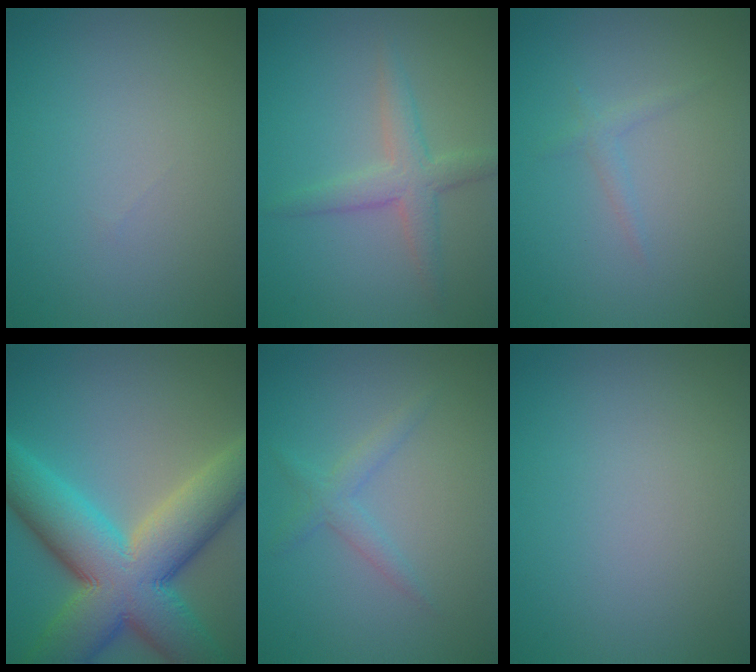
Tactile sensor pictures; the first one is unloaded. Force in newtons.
{"total": 2.9, "press": 2.9, "slide": 0.1}
{"total": 0.9, "press": 0.9, "slide": 0.1}
{"total": 13.8, "press": 13.8, "slide": 0.6}
{"total": 1.7, "press": 1.7, "slide": 0.1}
{"total": 0.0}